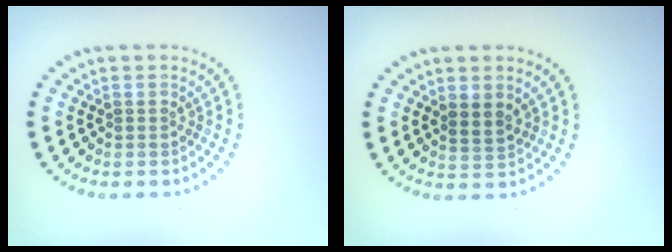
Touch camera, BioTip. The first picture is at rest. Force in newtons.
{"total": 1.8, "press": 1.5, "slide": 0.9}